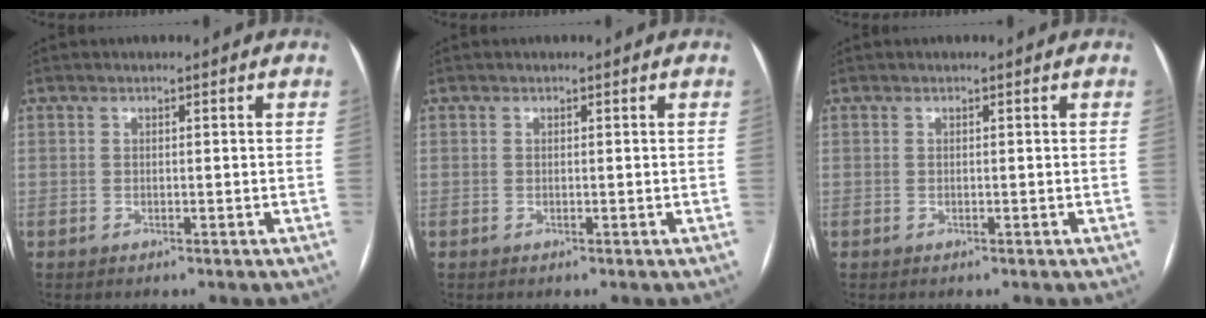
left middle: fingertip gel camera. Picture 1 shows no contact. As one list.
[{"total": 0.0}, {"total": 0.0}]